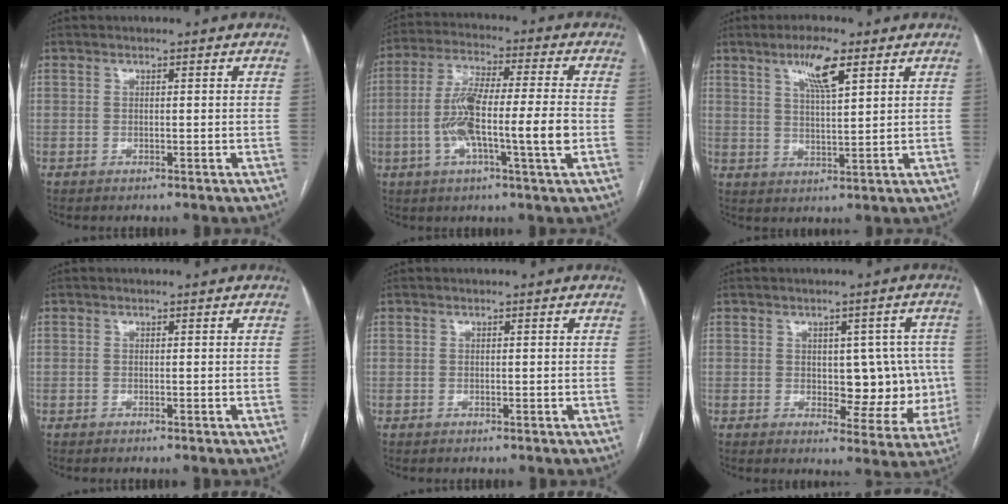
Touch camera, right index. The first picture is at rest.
{"total": 12.5, "force": [-2.6, 0.8, 12.2], "torque": [-0.233, 0.007, -0.053]}
{"total": 6.8, "force": [3.8, 1.0, 5.5], "torque": [-0.103, 0.000, 0.067]}
{"total": 0.0}
{"total": 0.0}
{"total": 8.4, "force": [0.0, 4.8, 6.9], "torque": [-0.060, 0.016, 0.011]}